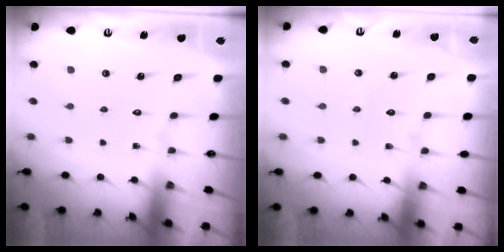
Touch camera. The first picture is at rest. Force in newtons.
{"total": 2.6, "press": 2.6, "slide": 0.3}